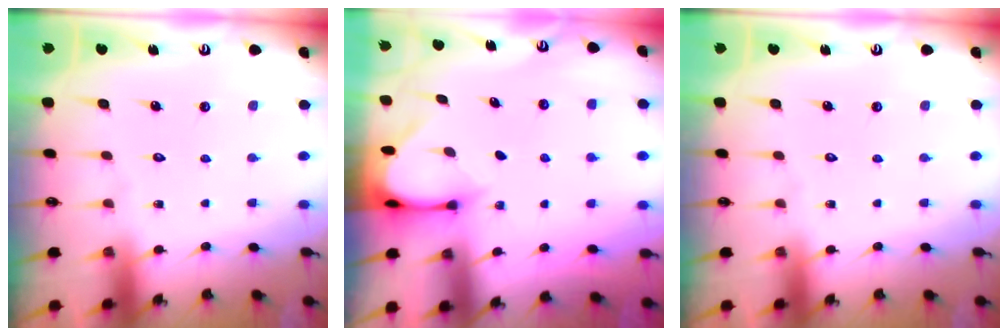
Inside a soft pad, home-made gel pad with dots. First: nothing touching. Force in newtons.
{"total": 3.2, "press": 3.2, "slide": 0.3}
{"total": 0.0}